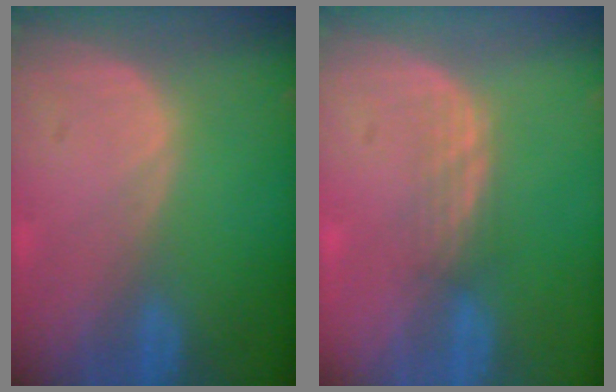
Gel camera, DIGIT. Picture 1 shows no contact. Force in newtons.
{"total": 2.2, "press": 2.2, "slide": 0.4}